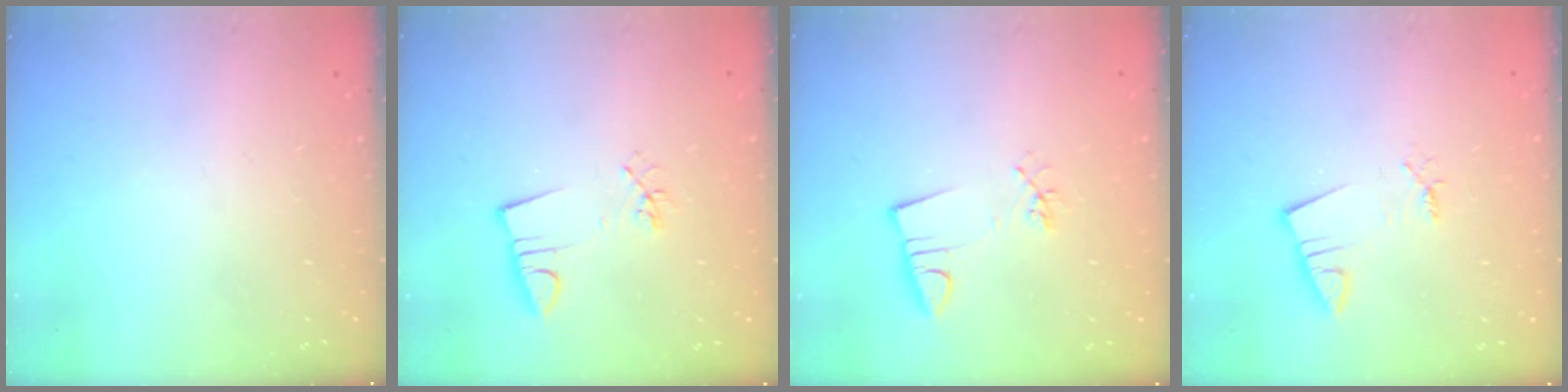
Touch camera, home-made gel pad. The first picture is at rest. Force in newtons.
{"total": 2.5, "press": 0.9, "slide": 2.4}
{"total": 3.0, "press": 1.6, "slide": 2.5}
{"total": 2.1, "press": 2.1, "slide": 0.2}